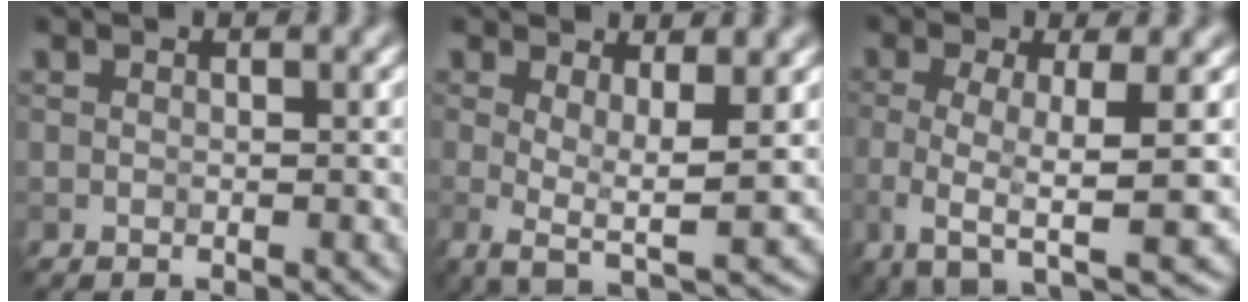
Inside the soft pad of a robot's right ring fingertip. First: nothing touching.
{"total": 4.2, "force": [0.4, 1.2, 4.0], "torque": [-0.064, -0.010, 0.004]}
{"total": 5.8, "force": [-0.9, 1.7, 5.4], "torque": [-0.091, -0.014, -0.021]}